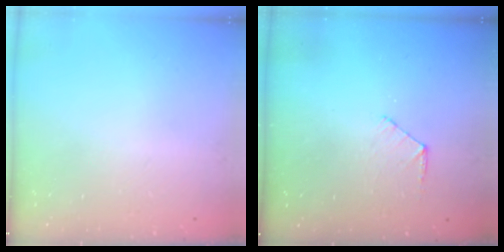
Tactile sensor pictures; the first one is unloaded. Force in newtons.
{"total": 4.2, "press": 4.2, "slide": 0.5}